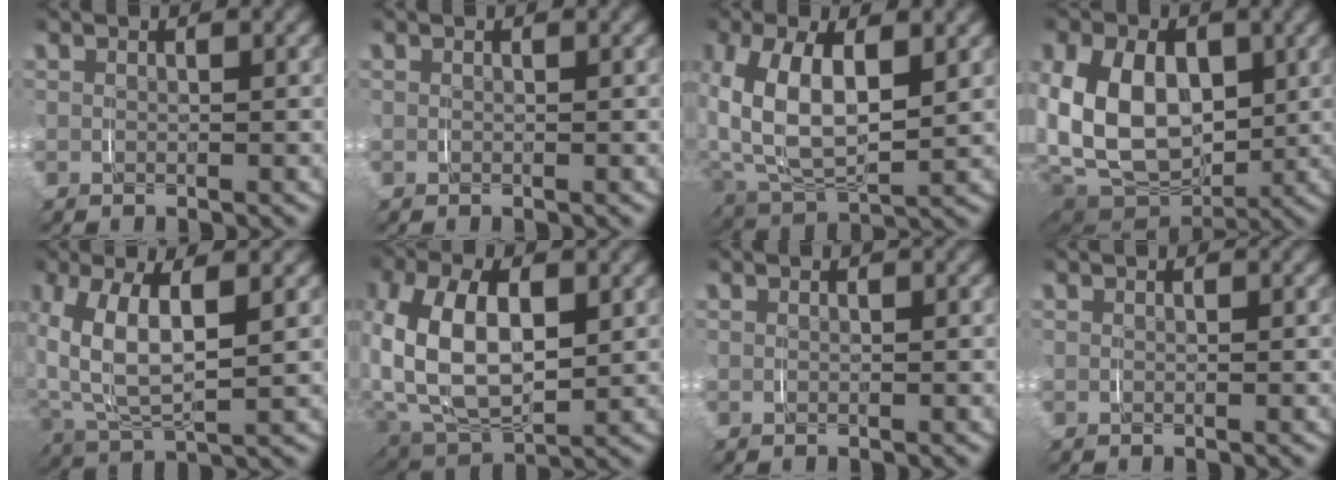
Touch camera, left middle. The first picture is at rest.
{"total": 0.0}
{"total": 8.7, "force": [1.0, 5.7, 6.6], "torque": [-0.162, -0.019, 0.033]}
{"total": 13.6, "force": [0.3, 10.4, 8.7], "torque": [-0.195, -0.028, 0.014]}
{"total": 7.4, "force": [1.2, 4.4, 5.9], "torque": [-0.144, -0.009, 0.030]}
{"total": 10.4, "force": [0.6, 7.1, 7.6], "torque": [-0.187, -0.020, 0.026]}
{"total": 0.0}
{"total": 0.0}